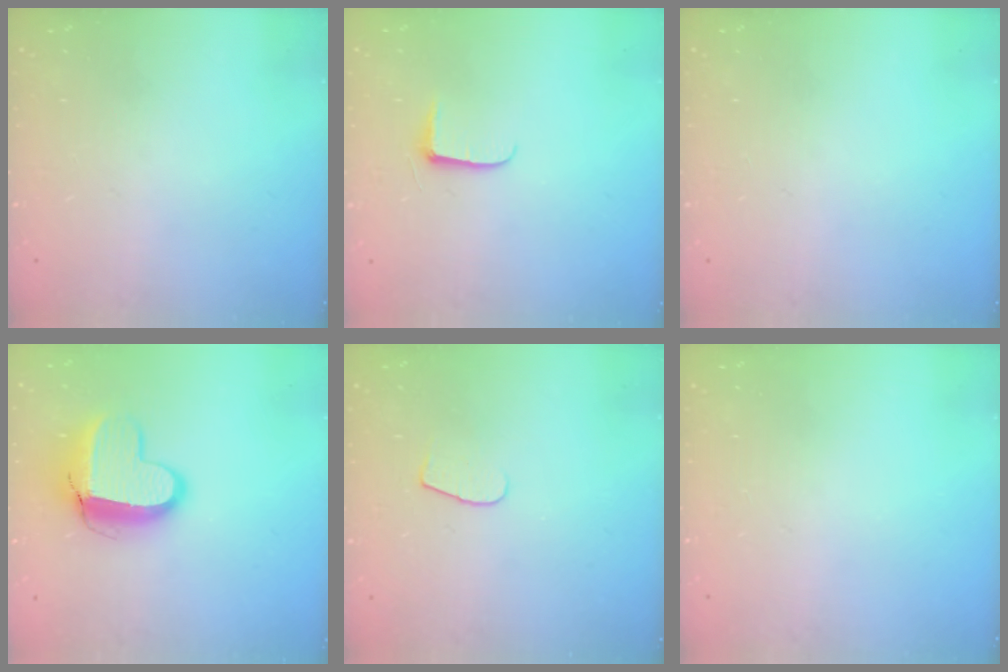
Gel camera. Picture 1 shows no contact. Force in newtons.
{"total": 5.8, "press": 5.8, "slide": 0.9}
{"total": 0.0}
{"total": 11.6, "press": 11.6, "slide": 0.6}
{"total": 5.9, "press": 5.9, "slide": 0.6}
{"total": 0.0}